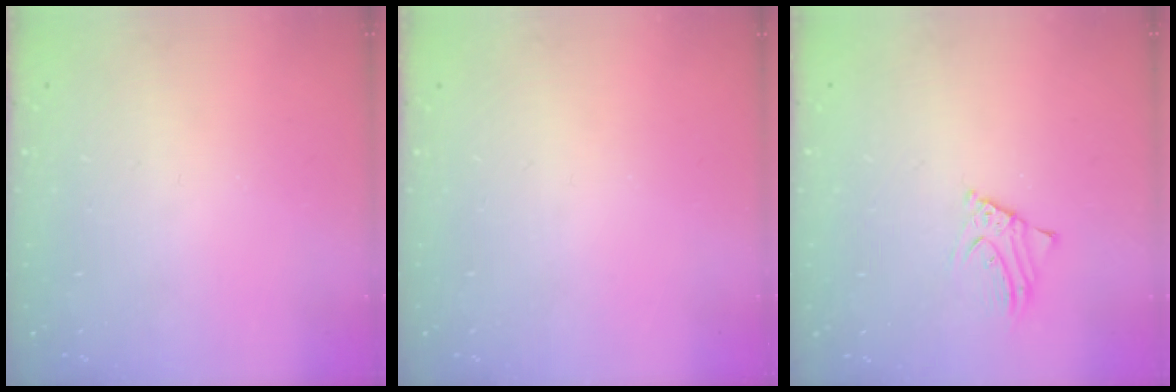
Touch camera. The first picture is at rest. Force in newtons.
{"total": 0.0}
{"total": 1.8, "press": 1.8, "slide": 0.2}